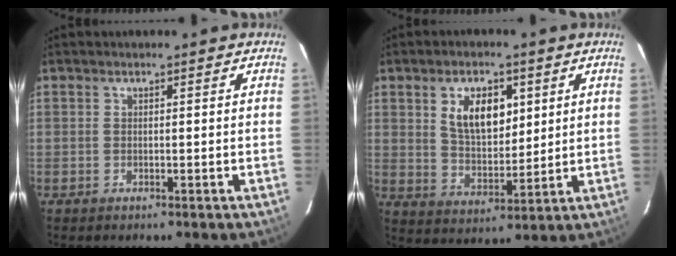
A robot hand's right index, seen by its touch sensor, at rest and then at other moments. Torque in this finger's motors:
{"motor_torque": [0.65, 0.48, 0.30, 0.09]}